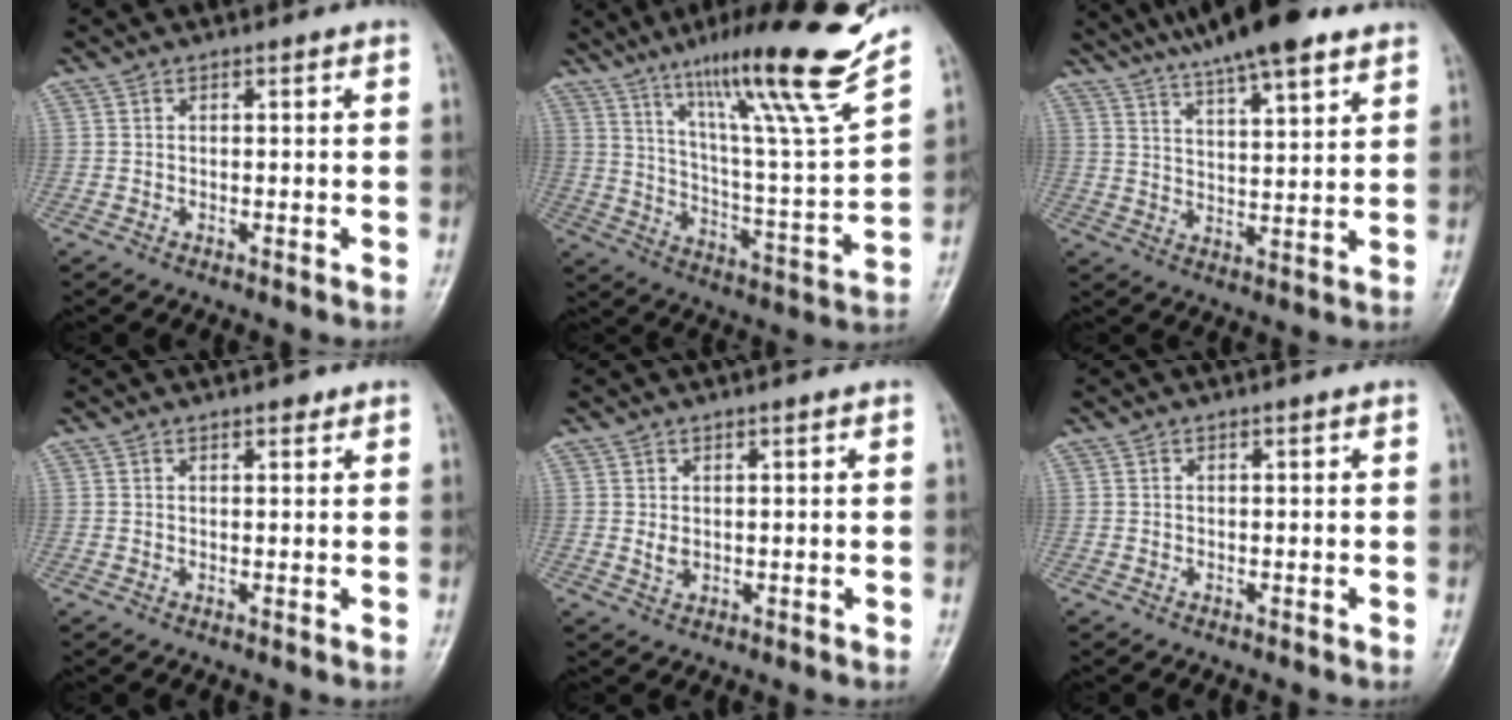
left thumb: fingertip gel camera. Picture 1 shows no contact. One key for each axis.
{"total": 23.2, "fx": 16.5, "fy": 0.6, "fz": 16.4, "tx": -0.229, "ty": -0.080, "tz": 0.267}
{"total": 15.9, "fx": 12.1, "fy": 3.2, "fz": 9.9, "tx": -0.145, "ty": -0.030, "tz": 0.195}
{"total": 1.5, "fx": 1.1, "fy": 0.6, "fz": 0.8, "tx": -0.006, "ty": -0.006, "tz": 0.015}
{"total": 1.8, "fx": 0.7, "fy": 0.9, "fz": 1.5, "tx": -0.024, "ty": -0.006, "tz": 0.018}
{"total": 0.0}